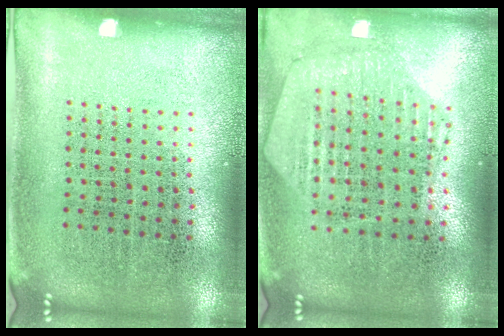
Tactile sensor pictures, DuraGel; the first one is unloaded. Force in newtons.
{"total": 1.1, "press": 1.1, "slide": 0.3}